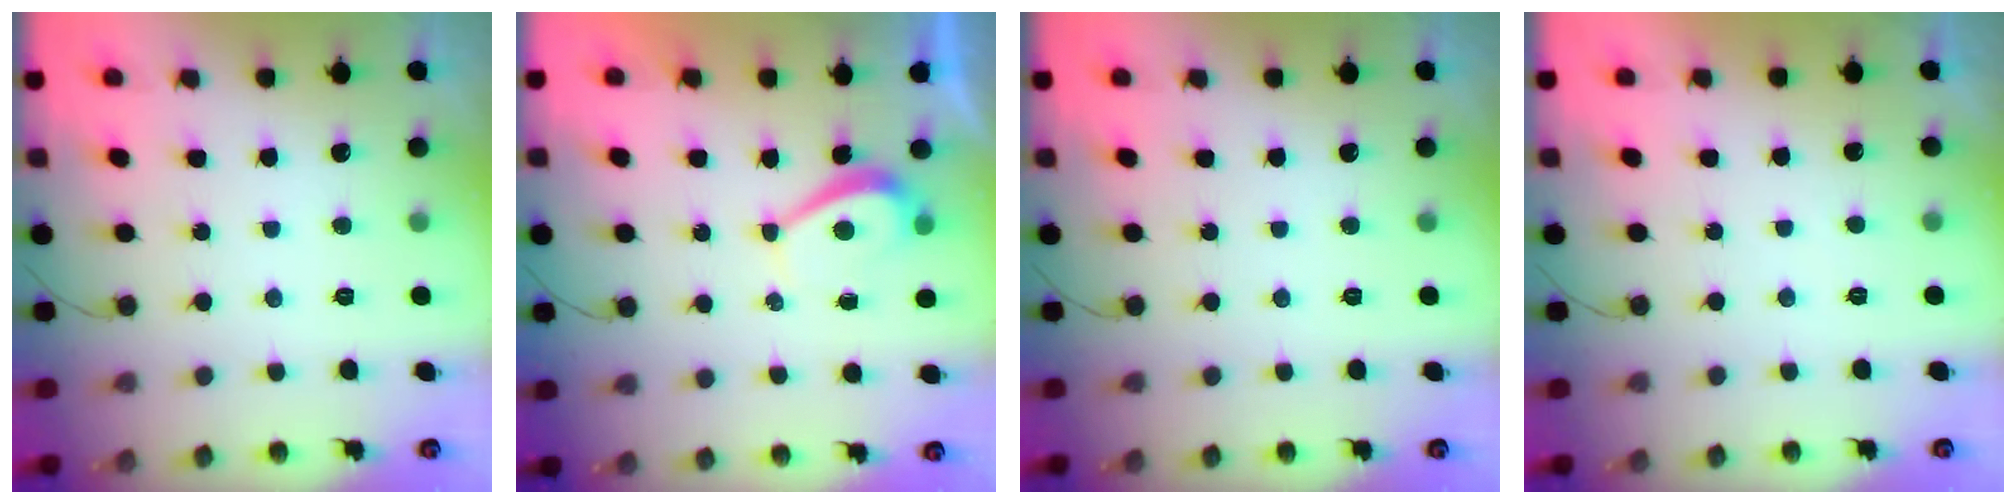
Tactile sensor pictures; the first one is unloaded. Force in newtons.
{"total": 2.7, "press": 2.7, "slide": 0.6}
{"total": 0.0}
{"total": 0.8, "press": 0.7, "slide": 0.5}